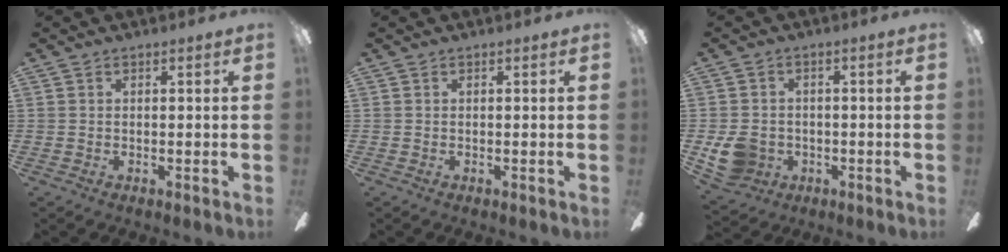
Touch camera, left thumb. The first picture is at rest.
{"total": 0.0}
{"total": 7.6, "force": [-2.0, 6.6, 3.1], "torque": [-0.066, 0.012, -0.036]}